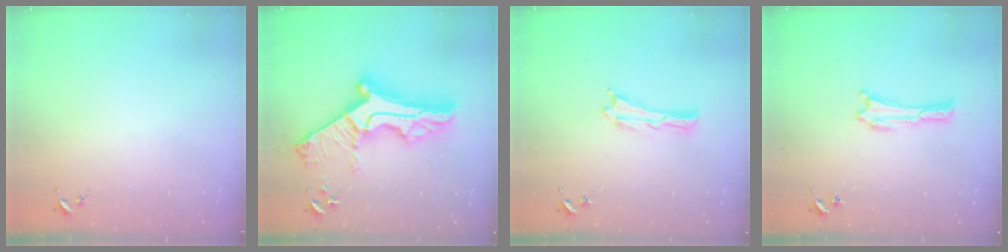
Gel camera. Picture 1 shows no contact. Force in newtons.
{"total": 13.9, "press": 13.9, "slide": 1.2}
{"total": 0.0}
{"total": 0.0}